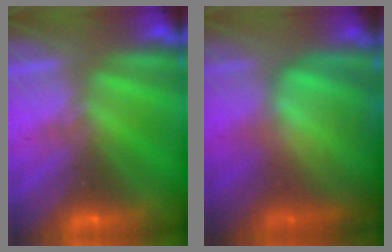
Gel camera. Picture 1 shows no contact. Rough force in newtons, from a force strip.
{"total": 9.0}